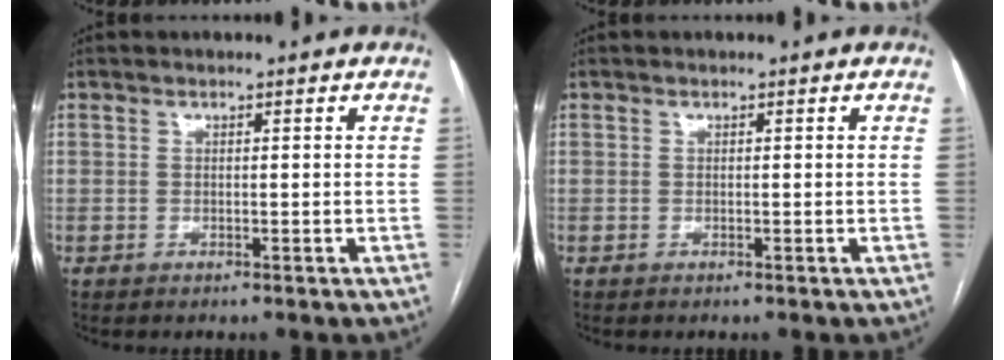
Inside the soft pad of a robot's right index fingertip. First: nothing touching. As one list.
[{"total": 0.0}]